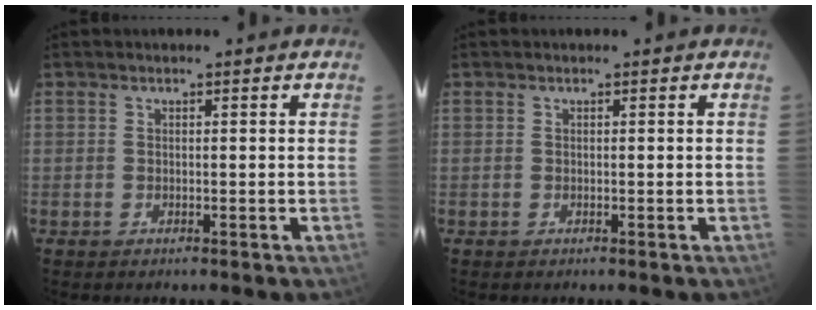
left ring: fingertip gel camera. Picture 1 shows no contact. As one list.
[{"total": 0.0}]